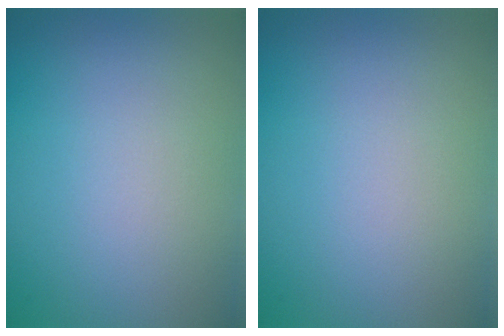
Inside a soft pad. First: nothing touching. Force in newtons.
{"total": 0.0}